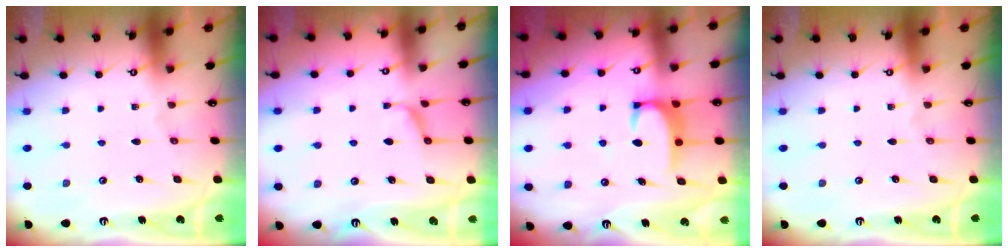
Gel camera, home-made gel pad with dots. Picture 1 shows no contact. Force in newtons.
{"total": 1.3, "press": 1.1, "slide": 0.7}
{"total": 2.9, "press": 2.9, "slide": 0.4}
{"total": 0.0}